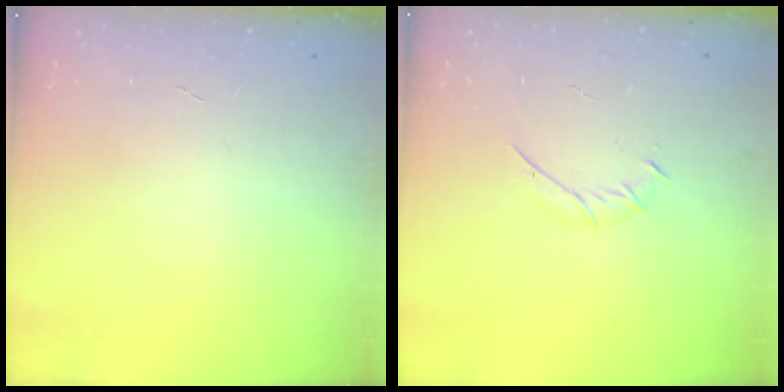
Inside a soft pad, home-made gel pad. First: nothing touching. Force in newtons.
{"total": 4.3, "press": 4.2, "slide": 0.6}